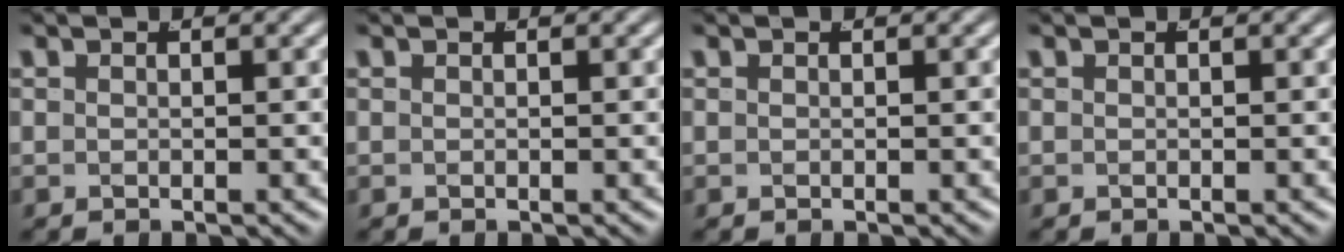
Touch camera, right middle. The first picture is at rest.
{"total": 0.0}
{"total": 0.0}
{"total": 0.0}